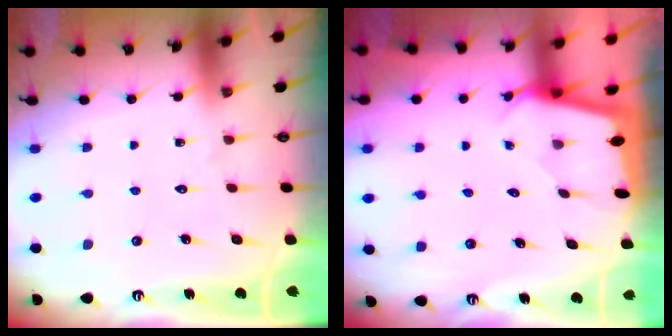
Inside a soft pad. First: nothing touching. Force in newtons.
{"total": 1.6, "press": 1.6, "slide": 0.2}